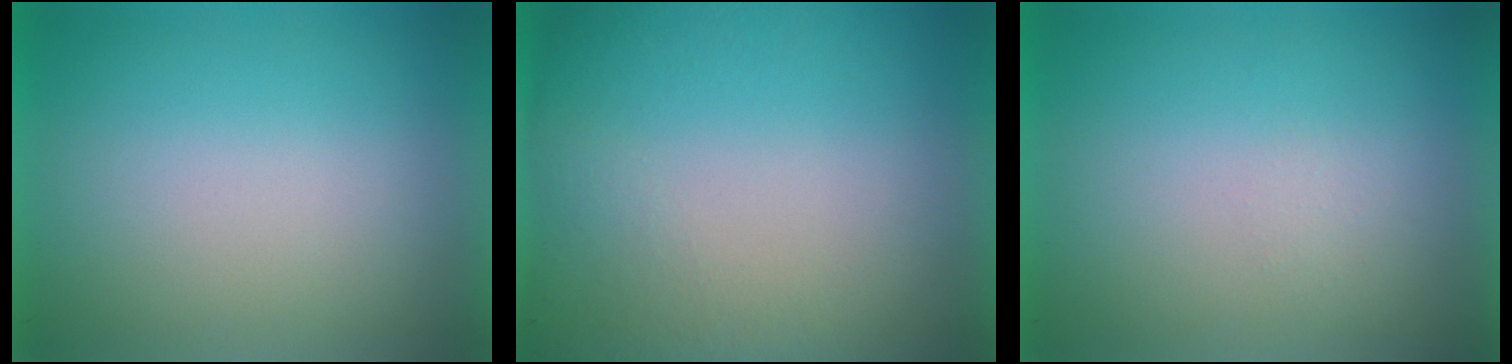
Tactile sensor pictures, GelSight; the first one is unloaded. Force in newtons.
{"total": 5.9}
{"total": 1.3}